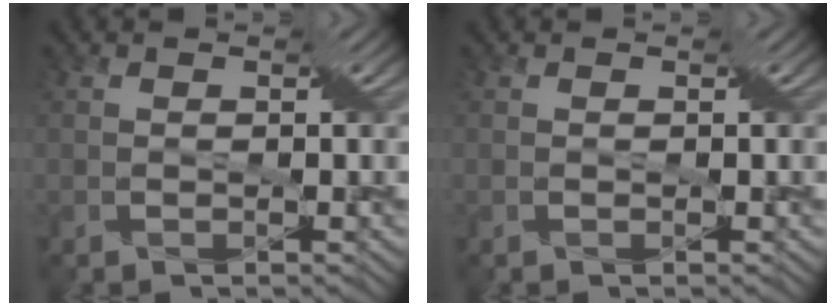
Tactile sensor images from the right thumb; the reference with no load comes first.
{"total": 0.0}